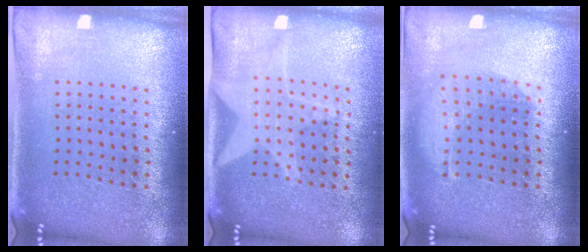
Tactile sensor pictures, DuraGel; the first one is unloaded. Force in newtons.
{"total": 1.8, "press": 1.5, "slide": 1.0}
{"total": 1.5, "press": 1.3, "slide": 0.7}